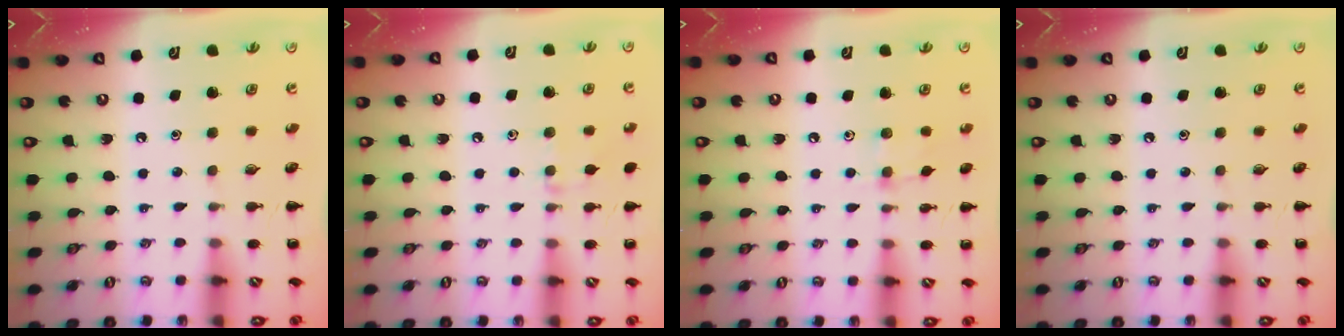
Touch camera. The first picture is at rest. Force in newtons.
{"total": 6.5, "press": 6.2, "slide": 2.2}
{"total": 6.8, "press": 6.5, "slide": 1.9}
{"total": 0.0}